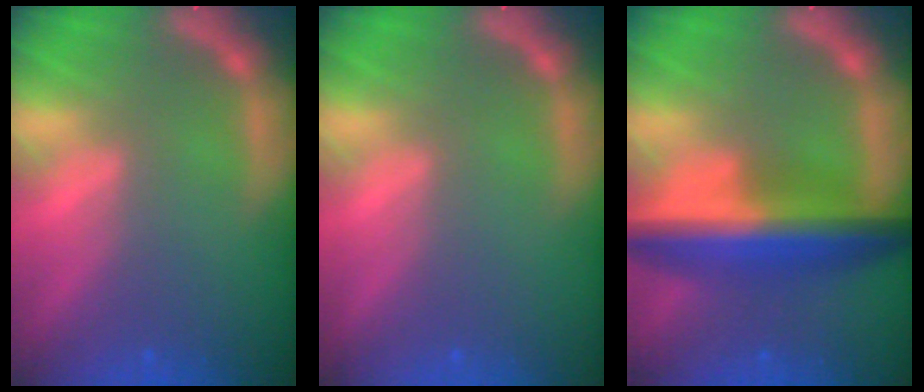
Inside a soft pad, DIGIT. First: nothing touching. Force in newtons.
{"total": 0.0}
{"total": 9.0}